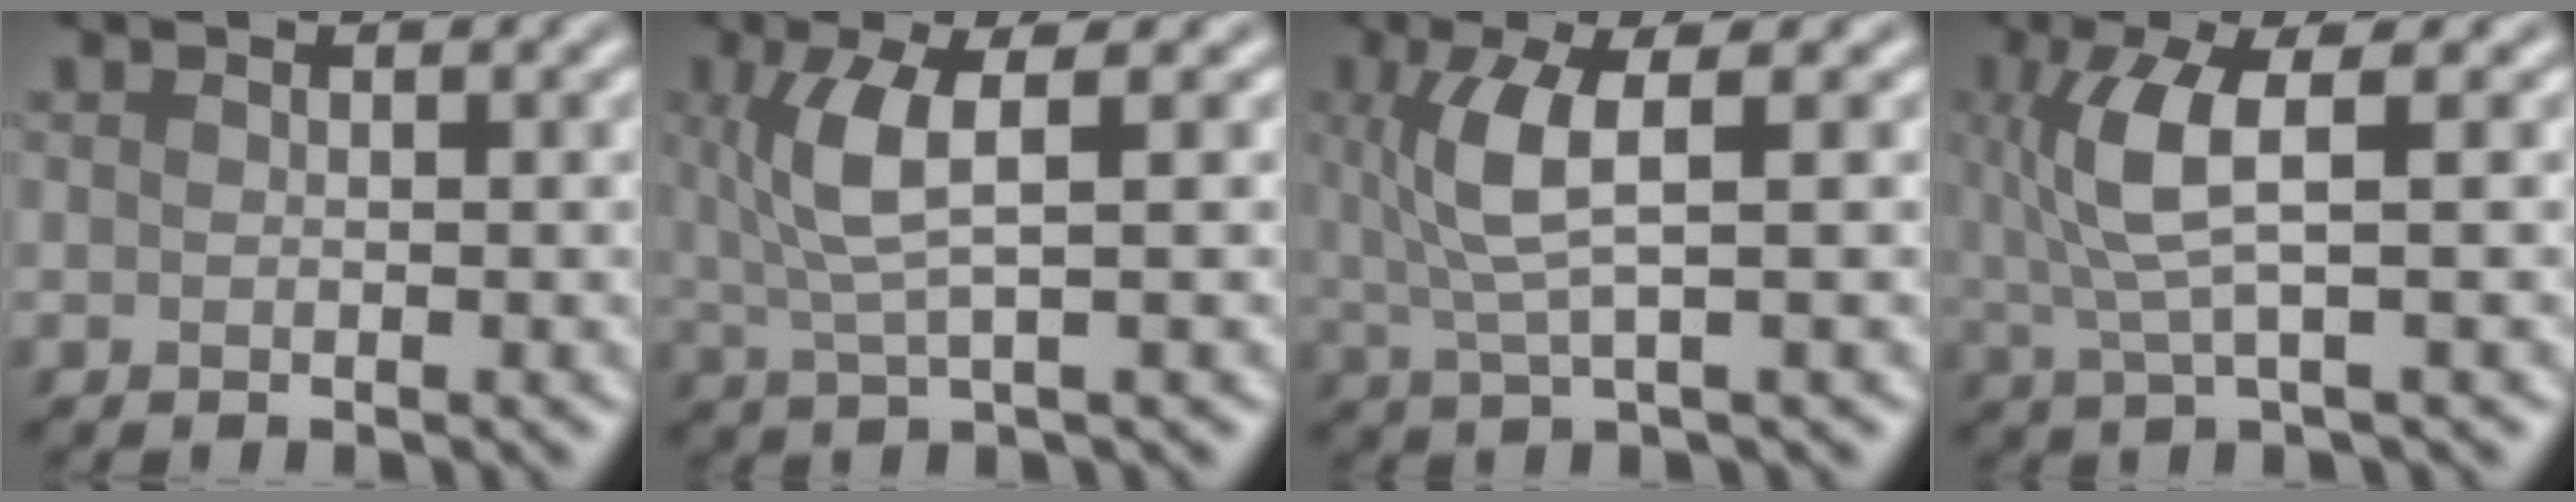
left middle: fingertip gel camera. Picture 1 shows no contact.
{"total": 4.4, "force": [1.1, 1.0, 4.2], "torque": [-0.088, 0.002, 0.026]}
{"total": 4.5, "force": [1.0, 1.0, 4.3], "torque": [-0.092, 0.003, 0.024]}
{"total": 5.0, "force": [1.1, 1.2, 4.8], "torque": [-0.109, 0.002, 0.024]}